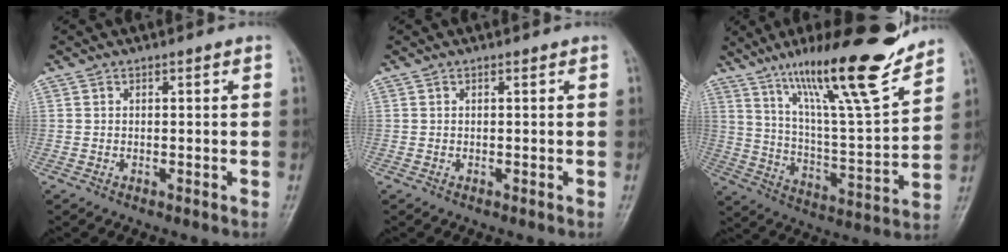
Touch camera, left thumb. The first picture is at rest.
{"total": 0.0}
{"total": 21.4, "force": [15.5, 2.6, 14.6], "torque": [-0.209, -0.078, 0.261]}